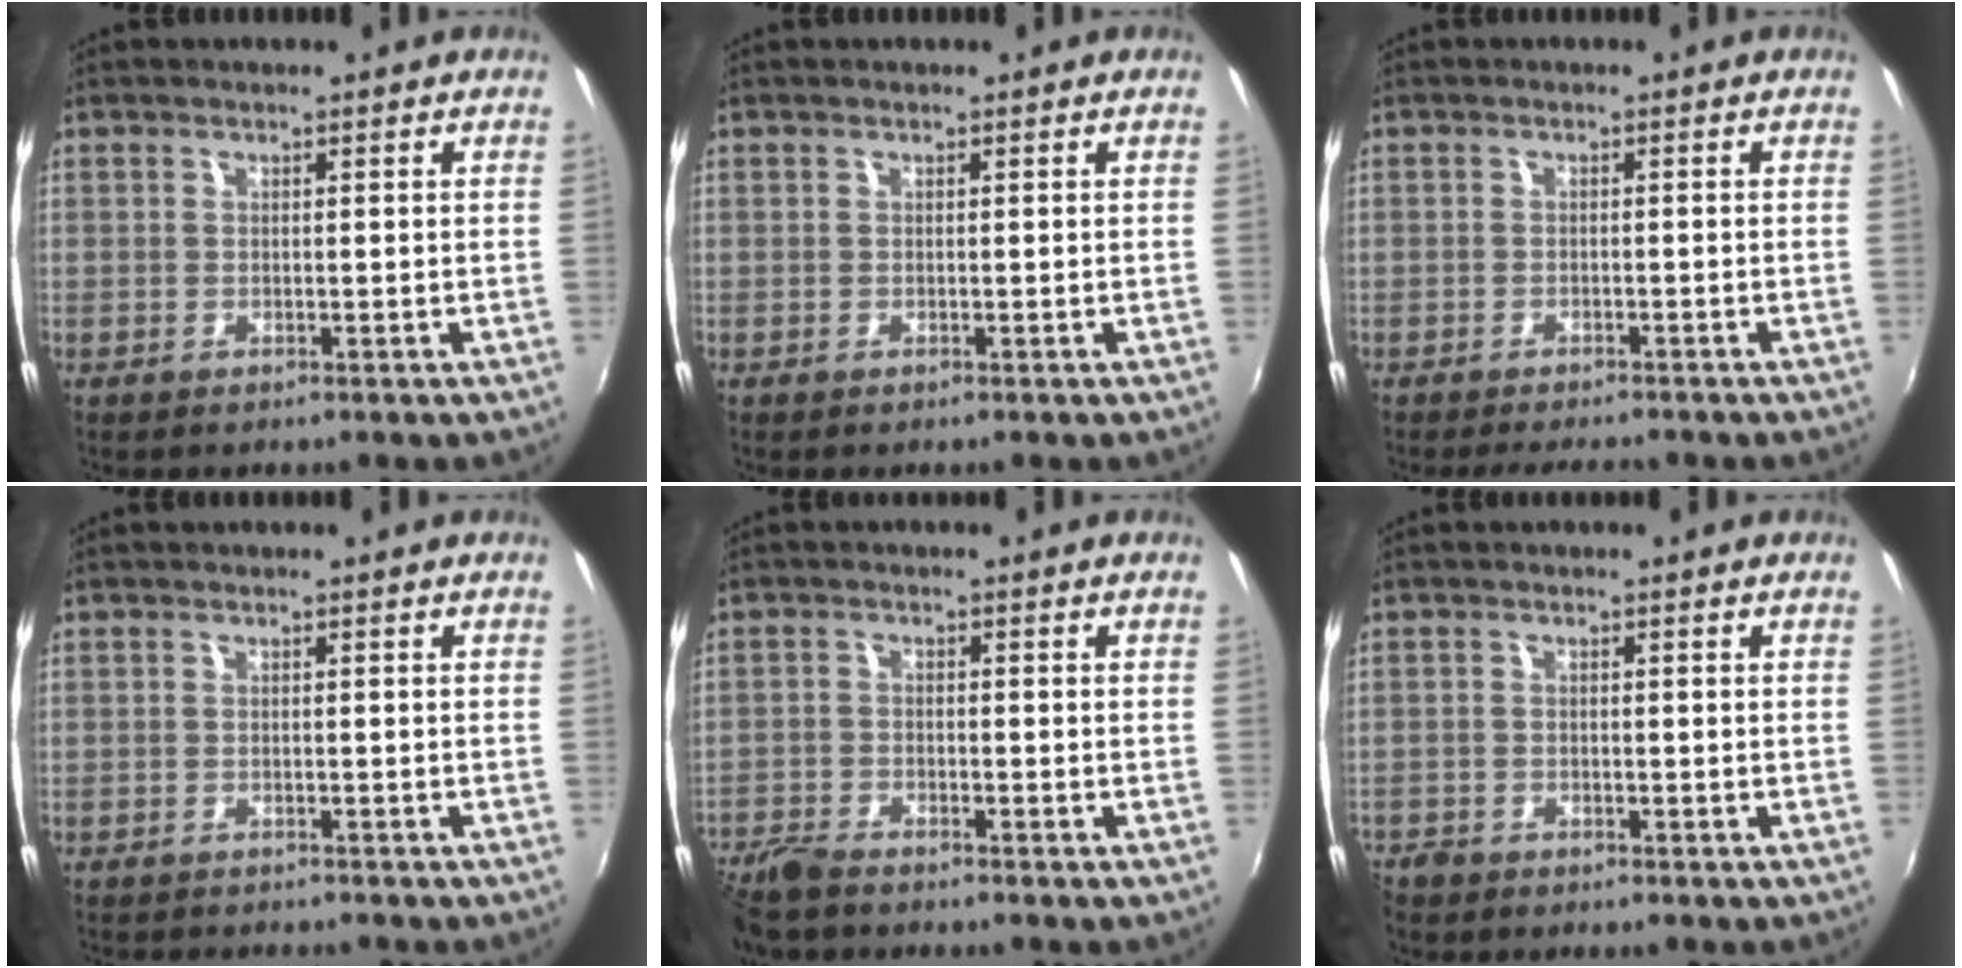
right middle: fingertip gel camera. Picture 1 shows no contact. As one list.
[{"total": 0.0}, {"total": 6.3, "force": [-5.4, 1.9, 2.7], "torque": [-0.065, -0.013, -0.081]}, {"total": 4.1, "force": [-3.9, 0.7, 1.2], "torque": [-0.032, -0.013, -0.059]}, {"total": 7.3, "force": [-6.5, 1.8, 2.8], "torque": [-0.081, -0.024, -0.131]}, {"total": 3.1, "force": [-2.7, 1.5, 0.5], "torque": [-0.021, -0.008, -0.053]}]